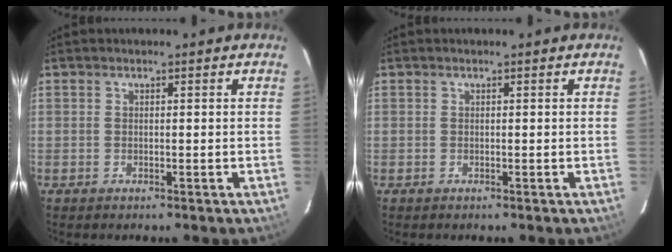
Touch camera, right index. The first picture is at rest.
{"total": 0.0}